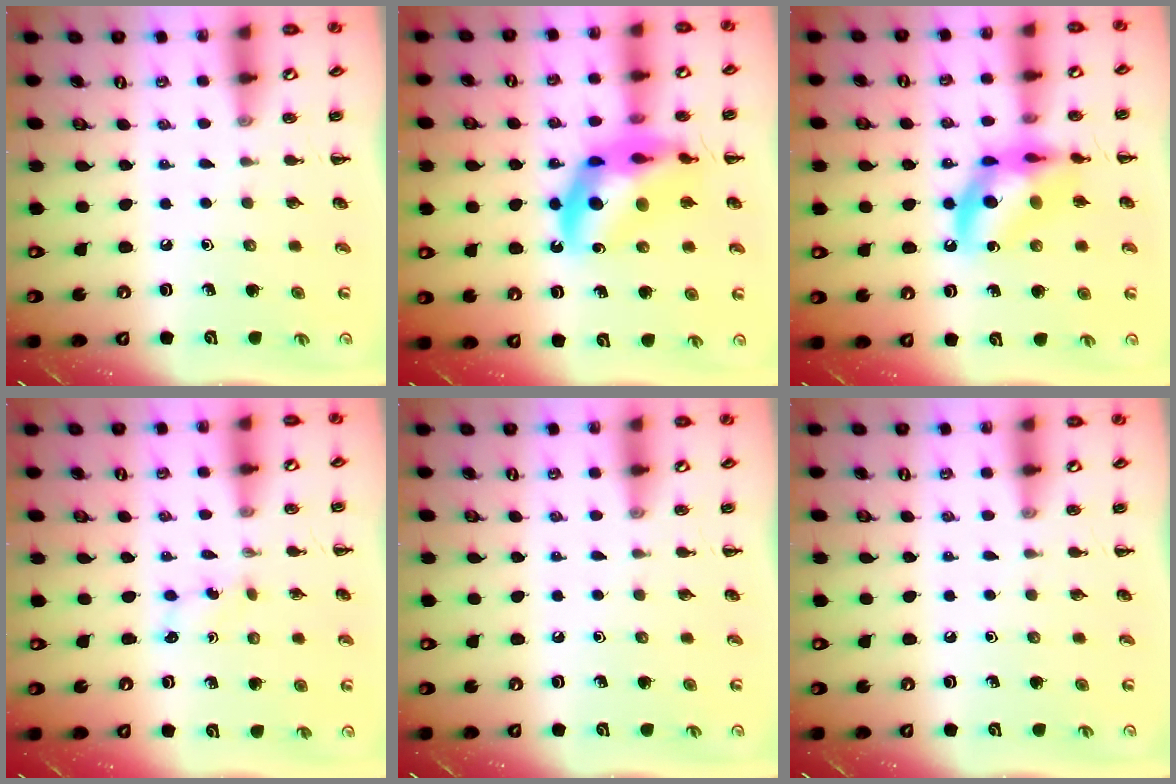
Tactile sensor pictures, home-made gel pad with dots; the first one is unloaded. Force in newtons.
{"total": 16.7, "press": 16.2, "slide": 4.1}
{"total": 15.0, "press": 14.7, "slide": 3.1}
{"total": 2.2, "press": 2.1, "slide": 0.8}
{"total": 0.0}
{"total": 0.0}